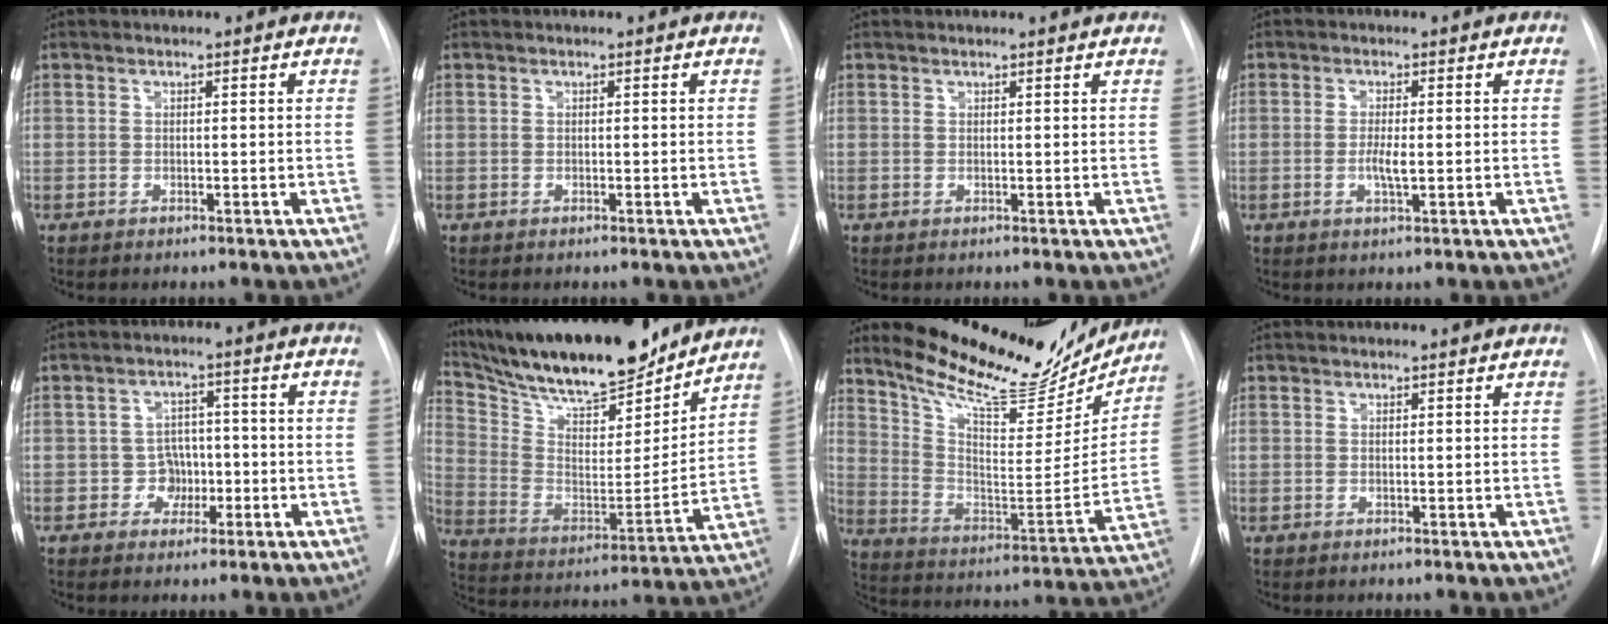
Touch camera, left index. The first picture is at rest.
{"total": 0.0}
{"total": 1.3, "force": [1.3, 0.1, 0.1], "torque": [-0.006, 0.010, 0.014]}
{"total": 2.6, "force": [-1.1, 0.5, 2.2], "torque": [-0.046, -0.009, -0.017]}
{"total": 4.1, "force": [-1.9, 3.5, 1.0], "torque": [-0.005, 0.005, -0.025]}
{"total": 23.9, "force": [20.5, 5.2, 11.0], "torque": [-0.204, -0.012, 0.330]}
{"total": 21.7, "force": [19.4, 5.7, 8.0], "torque": [-0.130, -0.045, 0.284]}
{"total": 1.8, "force": [1.8, 0.2, 0.2], "torque": [-0.007, 0.013, 0.019]}